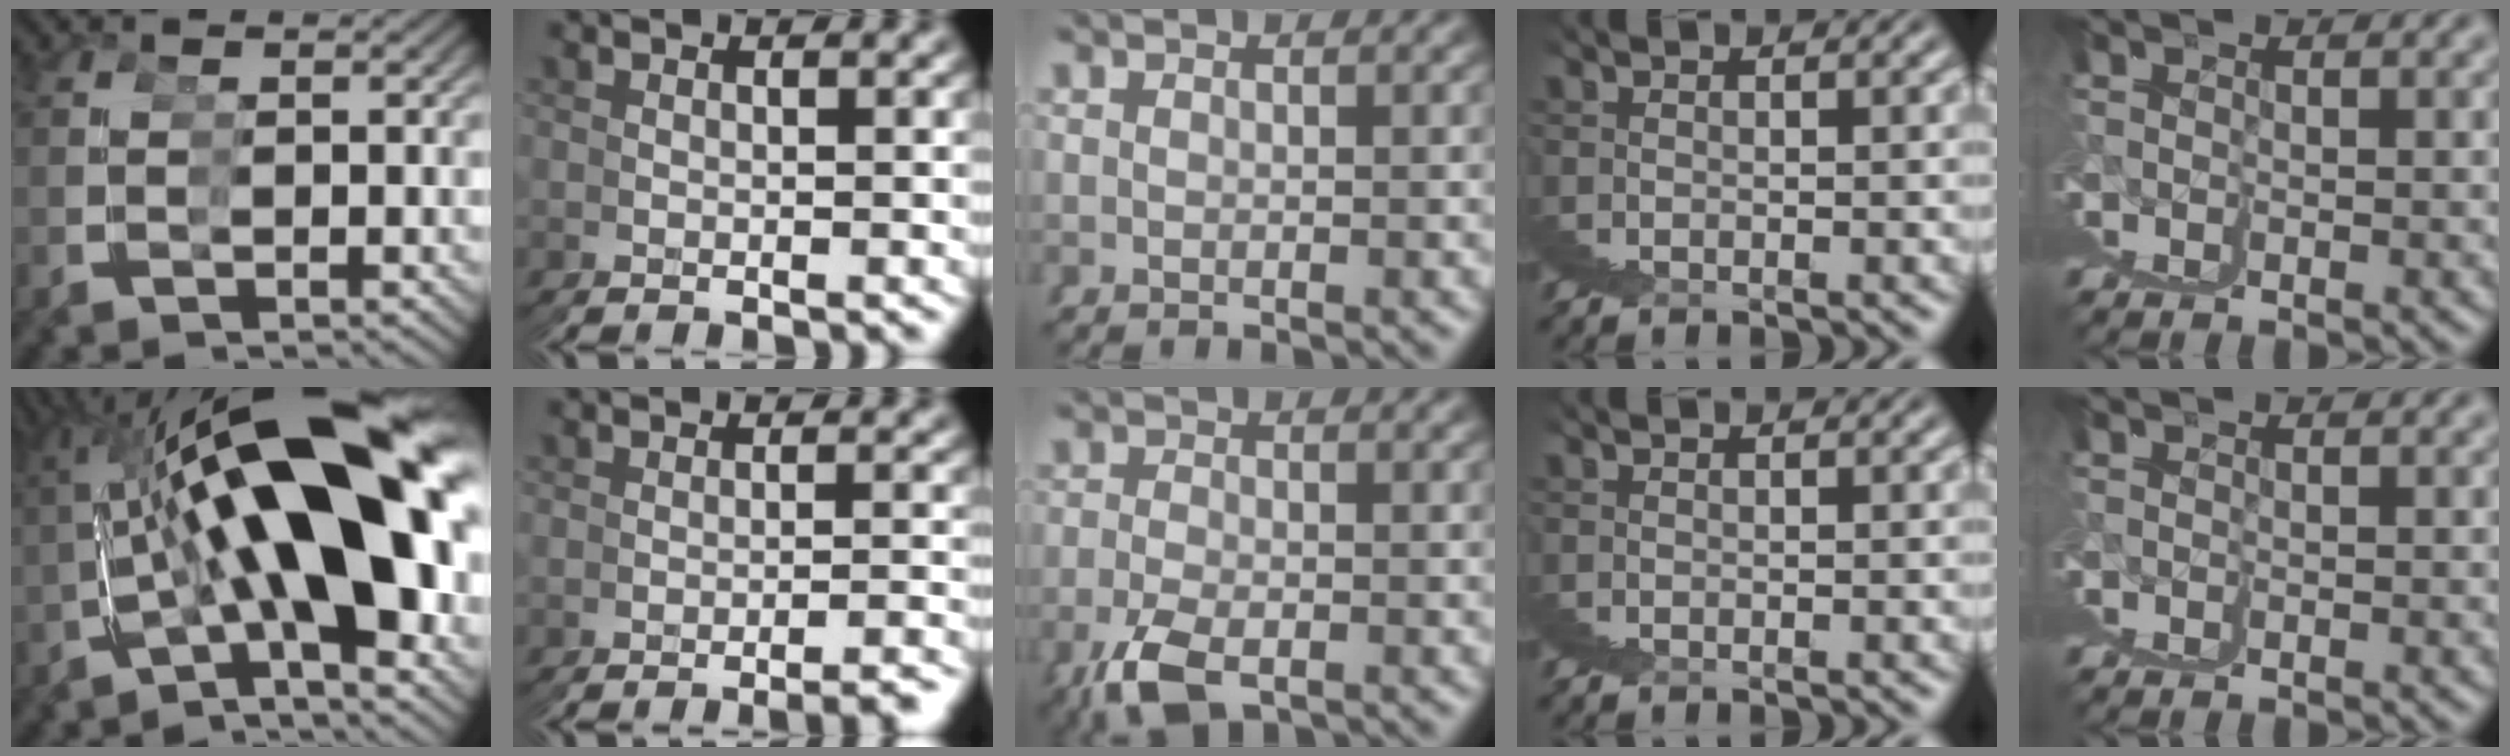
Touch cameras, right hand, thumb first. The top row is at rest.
{"thumb": {"total": 19.1, "force": [1.8, 7.8, 17.4], "torque": [-0.270, 0.016, 0.033]}, "index": {"total": 2.3, "force": [-1.8, -1.5, -0.3], "torque": [0.002, 0.013, -0.033]}, "middle": {"total": 4.1, "force": [-2.6, 1.6, 2.7], "torque": [-0.054, -0.017, -0.033]}}